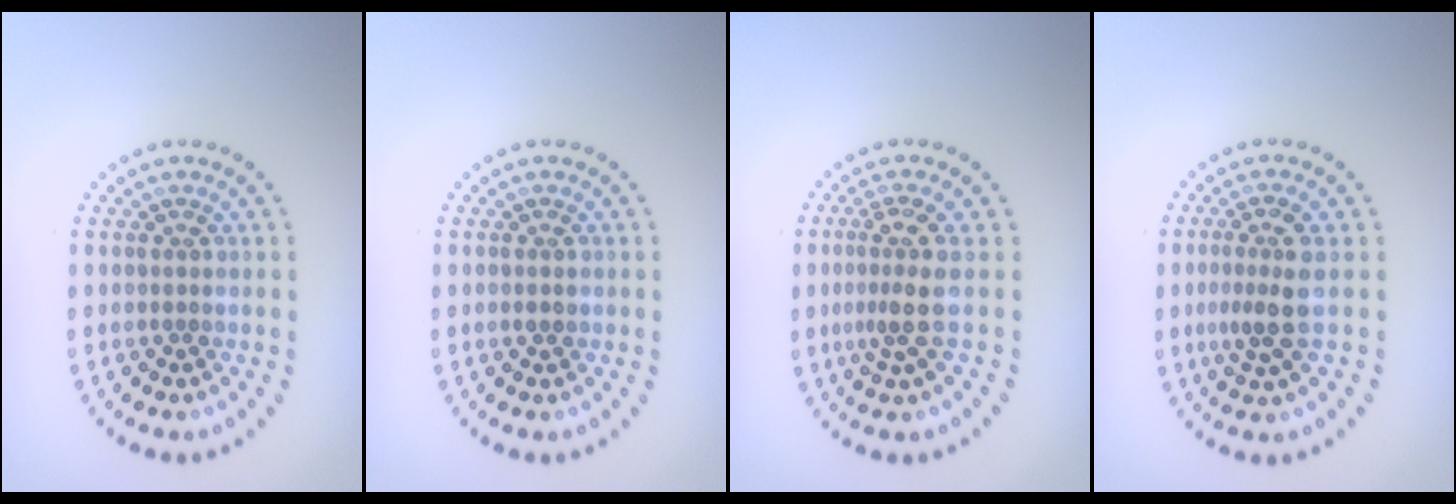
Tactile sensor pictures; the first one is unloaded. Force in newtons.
{"total": 0.9, "press": 0.9, "slide": 0.0}
{"total": 2.8, "press": 2.0, "slide": 1.9}
{"total": 3.0, "press": 2.6, "slide": 1.5}